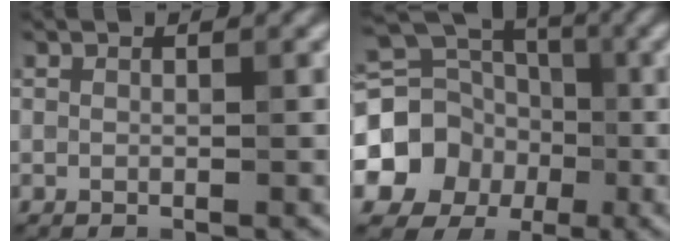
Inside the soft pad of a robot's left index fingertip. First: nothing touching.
{"total": 11.7, "force": [-2.6, 10.6, 4.4], "torque": [-0.098, -0.007, -0.070]}